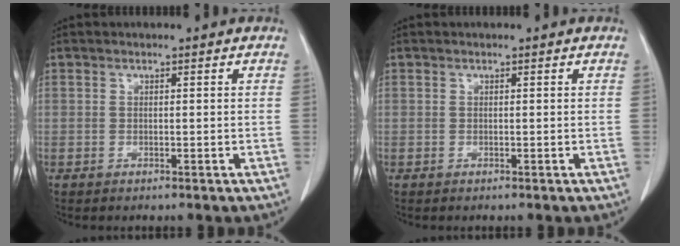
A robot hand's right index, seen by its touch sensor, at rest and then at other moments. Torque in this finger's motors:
{"motor_torque": [0.00, 0.00, 0.00, 0.00]}